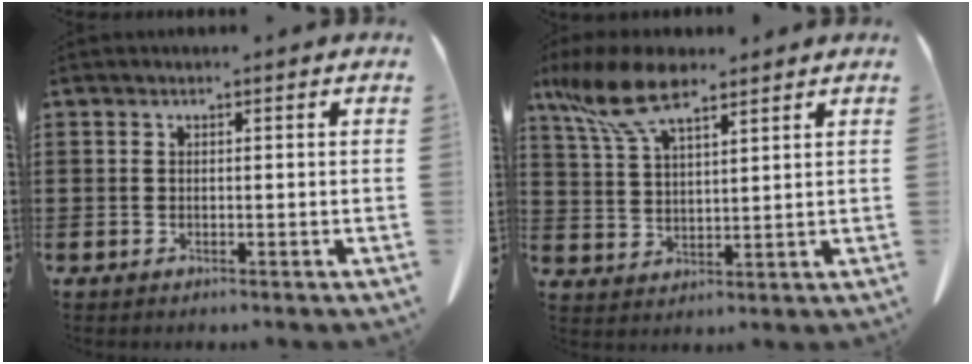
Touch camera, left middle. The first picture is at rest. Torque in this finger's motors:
{"motor_torque": [1.55, 0.59, 0.32, 0.18]}